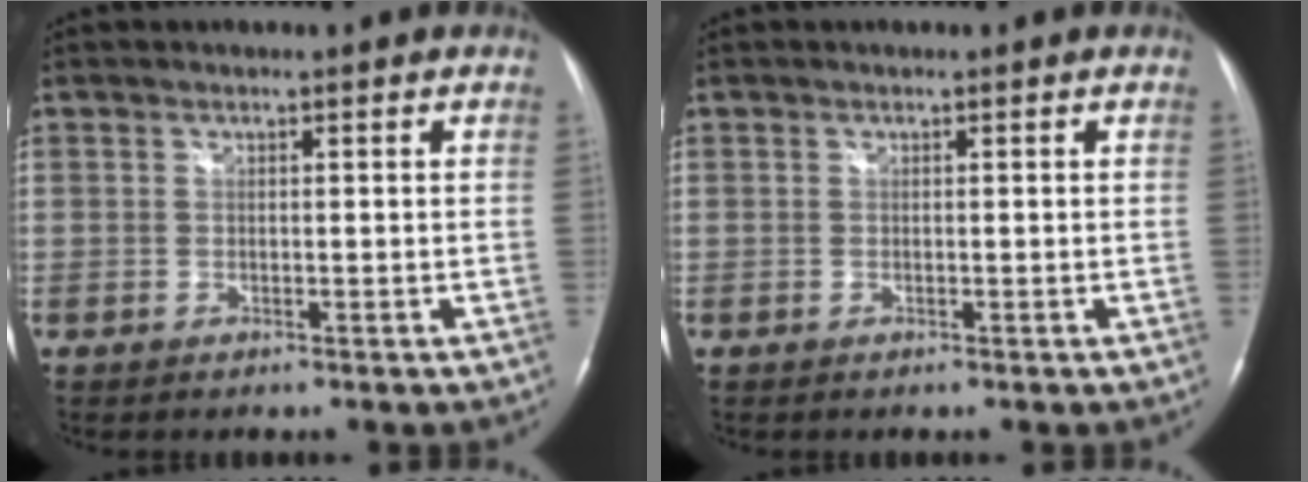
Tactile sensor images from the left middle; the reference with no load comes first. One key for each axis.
{"total": 0.0}